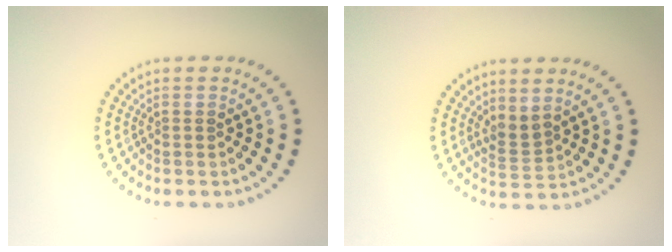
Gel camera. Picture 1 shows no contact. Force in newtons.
{"total": 1.8, "press": 1.3, "slide": 1.3}